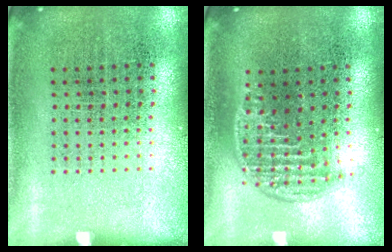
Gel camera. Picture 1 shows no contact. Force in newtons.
{"total": 1.3, "press": 1.1, "slide": 0.6}